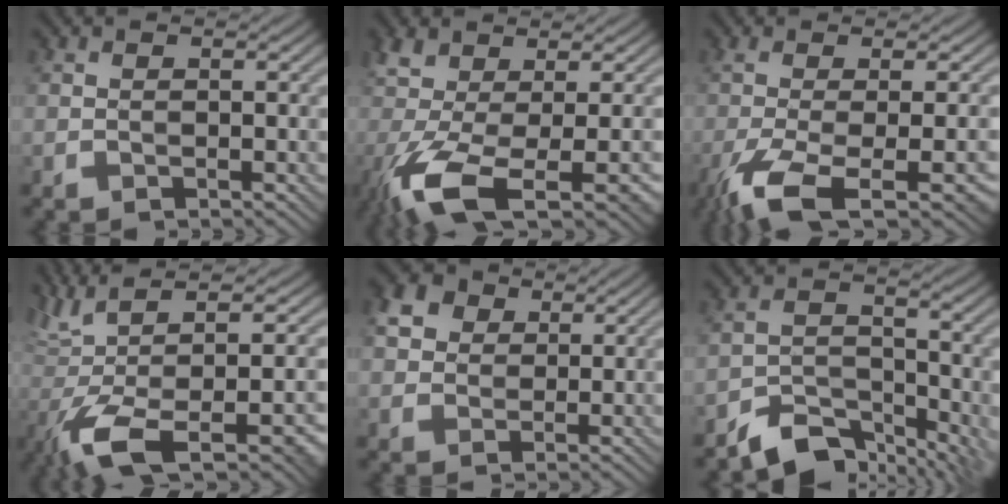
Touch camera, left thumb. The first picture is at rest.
{"total": 10.5, "force": [-4.2, 3.7, 9.0], "torque": [-0.192, -0.017, -0.073]}
{"total": 11.4, "force": [-5.8, 2.7, 9.4], "torque": [-0.159, -0.016, -0.095]}
{"total": 12.6, "force": [-2.4, 3.6, 11.9], "torque": [-0.222, 0.003, -0.031]}
{"total": 4.9, "force": [2.0, 3.9, 2.3], "torque": [-0.059, 0.010, 0.034]}
{"total": 7.1, "force": [-5.3, 3.2, 3.5], "torque": [-0.052, -0.007, -0.101]}